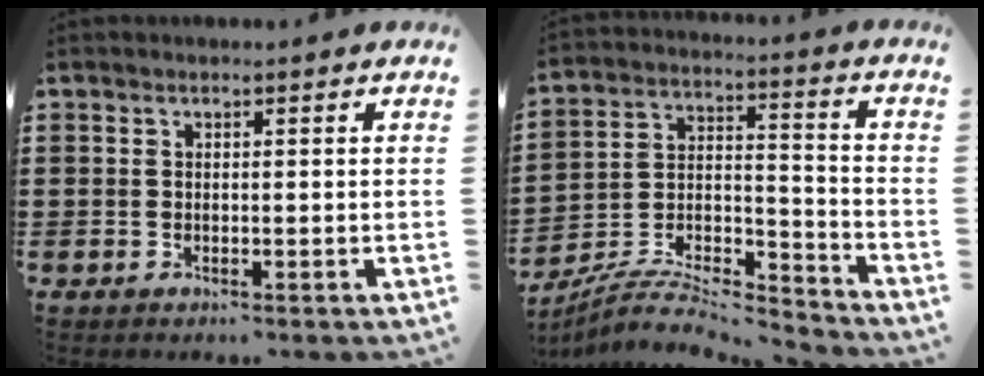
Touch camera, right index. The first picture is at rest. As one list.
[{"total": 7.5, "force": [-7.0, 1.4, 2.5], "torque": [-0.048, 0.002, -0.140]}]